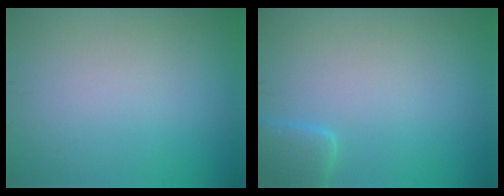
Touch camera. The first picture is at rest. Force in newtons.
{"total": 2.3, "press": 2.3, "slide": 0.2}